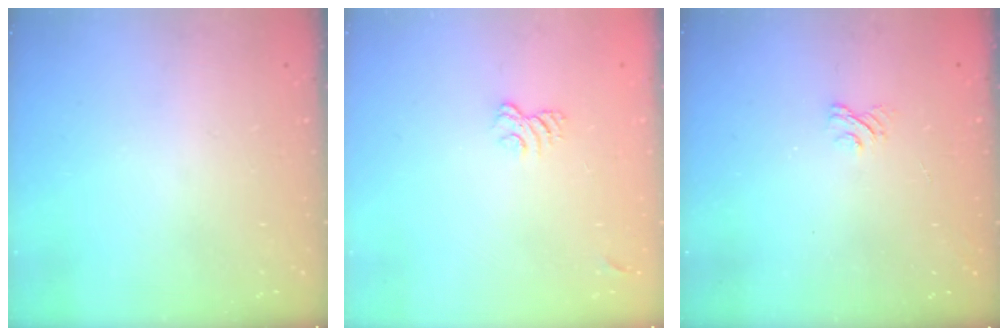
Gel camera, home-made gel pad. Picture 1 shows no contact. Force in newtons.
{"total": 3.2, "press": 3.0, "slide": 1.2}
{"total": 2.9, "press": 2.6, "slide": 1.2}